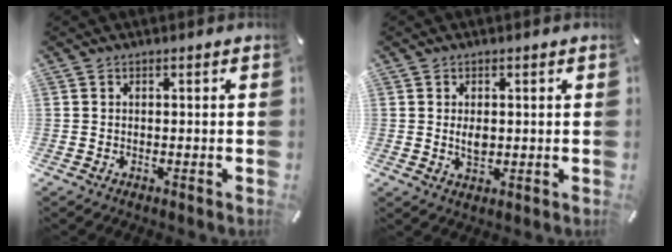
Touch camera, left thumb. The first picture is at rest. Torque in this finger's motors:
{"motor_torque": [0.47, 0.98, 0.01, 0.03, 0.14]}